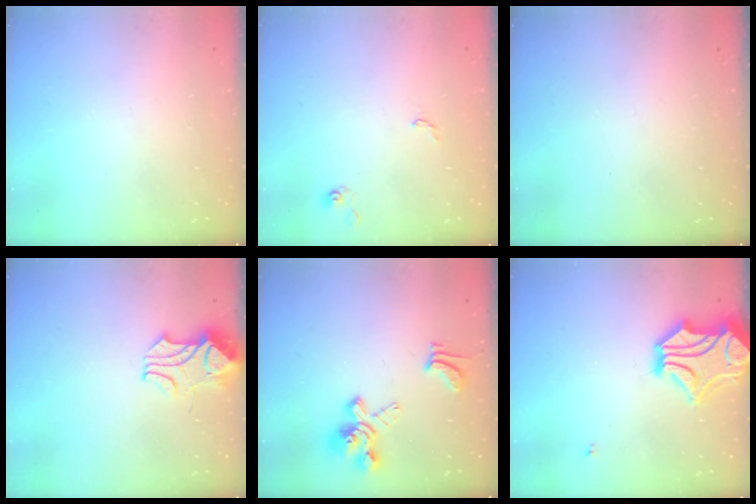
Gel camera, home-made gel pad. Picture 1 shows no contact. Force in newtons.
{"total": 1.9, "press": 1.9, "slide": 0.2}
{"total": 0.0}
{"total": 2.5, "press": 2.4, "slide": 0.9}
{"total": 5.1, "press": 4.8, "slide": 1.8}
{"total": 7.5, "press": 7.1, "slide": 2.4}